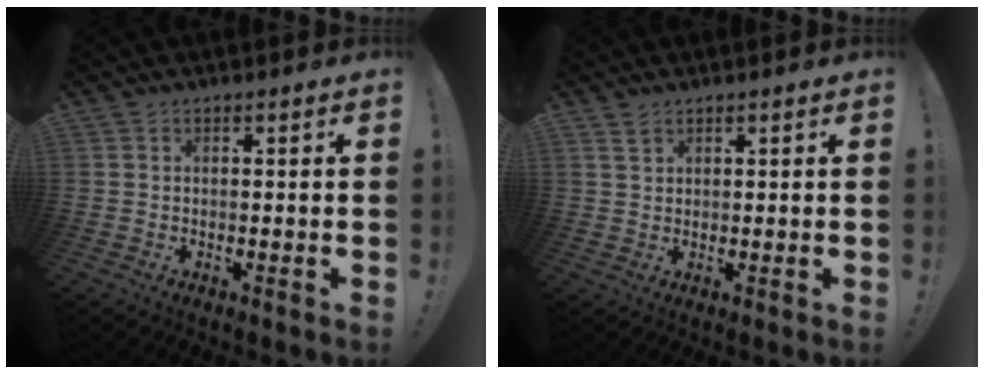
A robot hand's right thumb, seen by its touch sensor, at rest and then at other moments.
{"total": 2.2, "force": [1.7, 1.2, 0.8], "torque": [-0.001, -0.010, 0.029]}